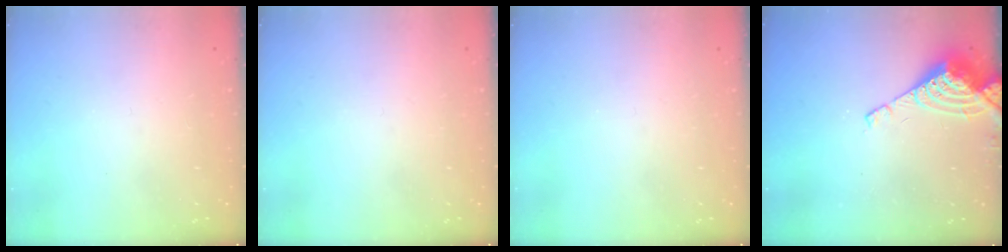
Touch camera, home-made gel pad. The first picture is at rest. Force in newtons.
{"total": 0.0}
{"total": 0.0}
{"total": 8.3, "press": 8.2, "slide": 1.0}